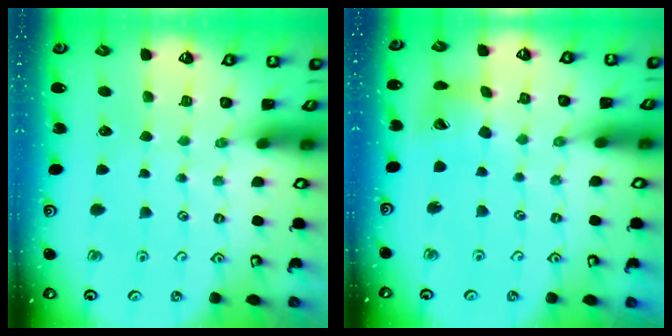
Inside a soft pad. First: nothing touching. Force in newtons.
{"total": 10.4, "press": 10.4, "slide": 1.3}